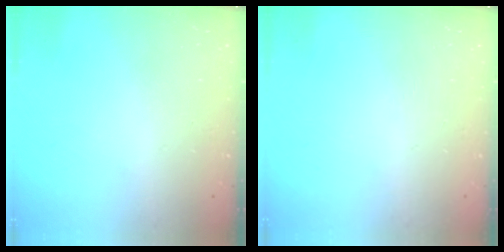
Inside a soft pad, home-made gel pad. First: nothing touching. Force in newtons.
{"total": 0.0}